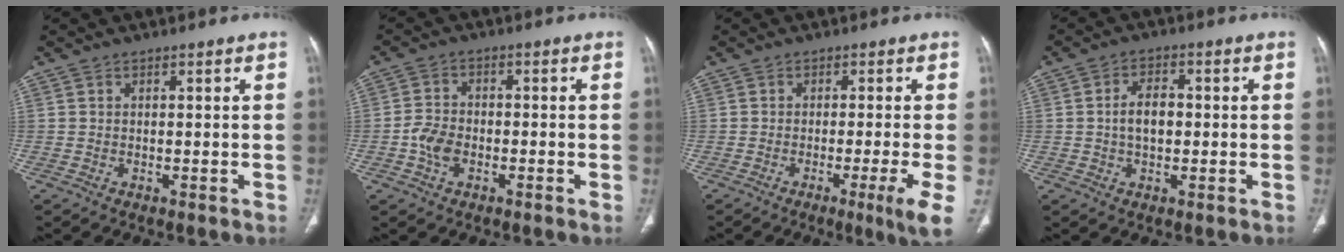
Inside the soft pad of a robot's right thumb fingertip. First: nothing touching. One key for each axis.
{"total": 4.6, "fx": -1.5, "fy": 3.2, "fz": 2.9, "tx": -0.054, "ty": 0.011, "tz": -0.034}
{"total": 5.4, "fx": -2.0, "fy": -0.4, "fz": 5.0, "tx": -0.076, "ty": -0.015, "tz": -0.033}
{"total": 5.2, "fx": 0.0, "fy": 3.2, "fz": 4.1, "tx": -0.067, "ty": 0.013, "tz": -0.004}